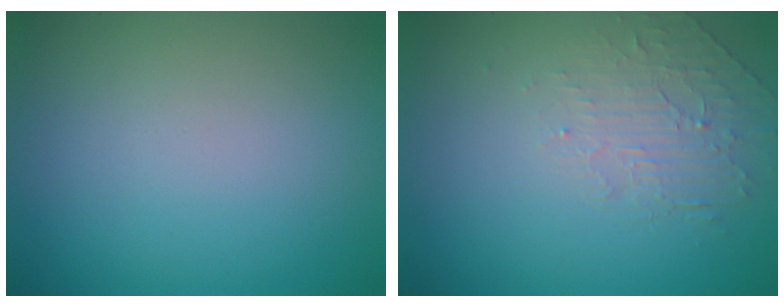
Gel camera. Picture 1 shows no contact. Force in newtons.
{"total": 2.0, "press": 0.9, "slide": 1.8}